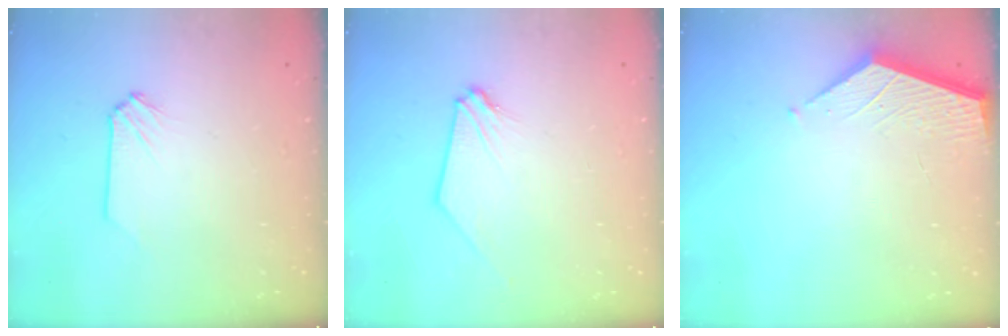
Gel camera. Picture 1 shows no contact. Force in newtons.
{"total": 0.0}
{"total": 1.9, "press": 1.9, "slide": 0.2}